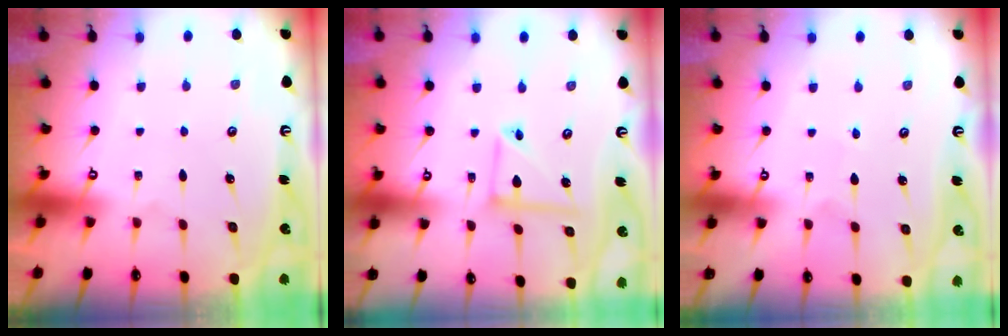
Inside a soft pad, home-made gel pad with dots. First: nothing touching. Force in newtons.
{"total": 7.4, "press": 7.4, "slide": 0.6}
{"total": 2.6, "press": 2.6, "slide": 0.3}